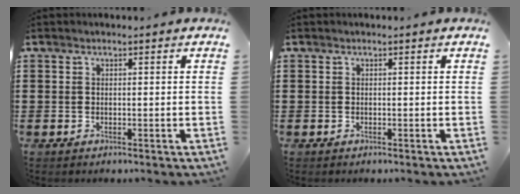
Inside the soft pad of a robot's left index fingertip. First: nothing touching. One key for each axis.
{"total": 0.0}